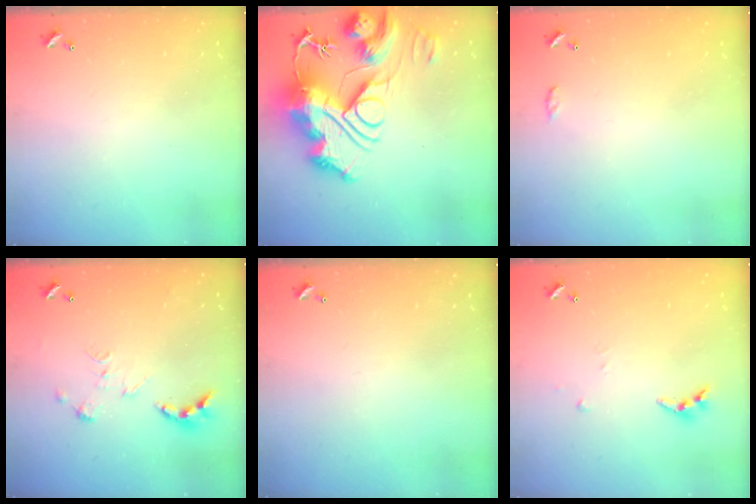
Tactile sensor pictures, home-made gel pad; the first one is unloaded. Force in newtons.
{"total": 0.5, "press": 0.5, "slide": 0.0}
{"total": 3.0, "press": 3.0, "slide": 0.5}
{"total": 0.0}
{"total": 0.0}
{"total": 4.4, "press": 4.4, "slide": 0.3}